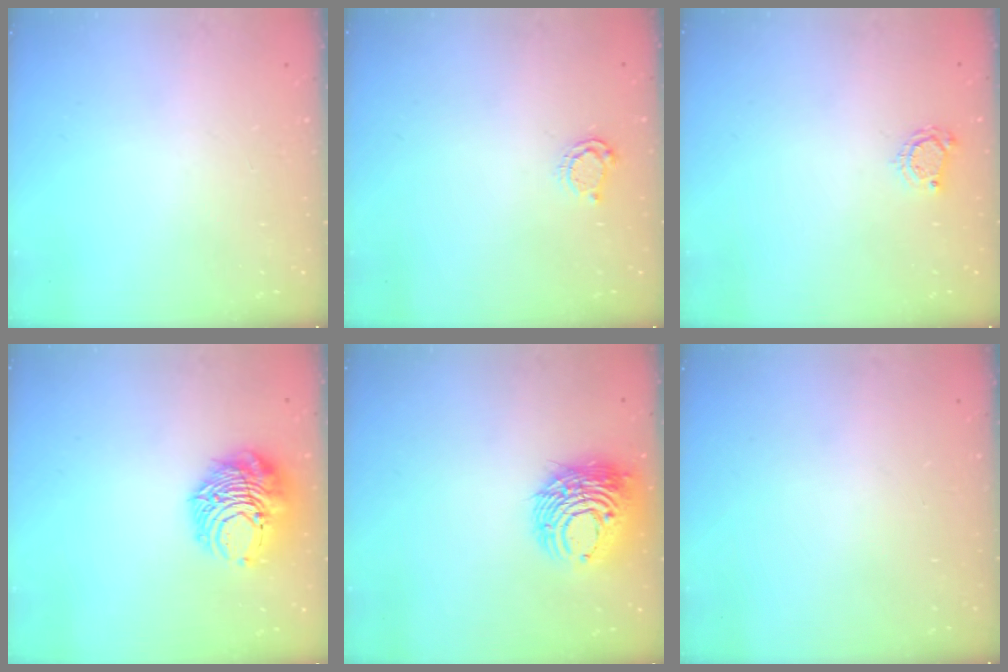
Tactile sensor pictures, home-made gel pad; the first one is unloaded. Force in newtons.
{"total": 4.4, "press": 4.4, "slide": 0.4}
{"total": 4.3, "press": 4.2, "slide": 0.5}
{"total": 11.6, "press": 11.6, "slide": 1.0}
{"total": 12.7, "press": 12.6, "slide": 1.6}
{"total": 0.0}